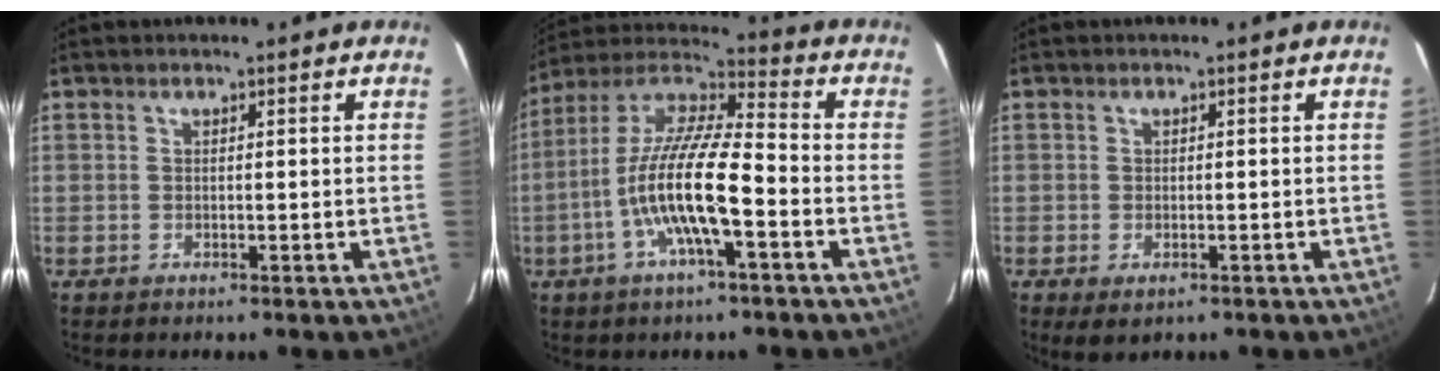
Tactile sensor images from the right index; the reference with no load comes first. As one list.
[{"total": 14.8, "force": [-4.9, 2.9, 13.7], "torque": [-0.266, -0.002, -0.098]}, {"total": 2.8, "force": [-1.3, 1.6, 1.9], "torque": [-0.033, -0.010, -0.018]}]